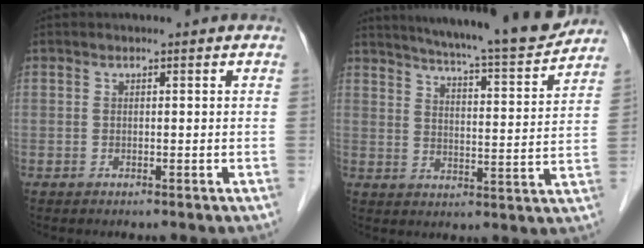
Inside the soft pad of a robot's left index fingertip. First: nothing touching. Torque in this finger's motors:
{"motor_torque": [0.01, -0.31, 0.32, 0.07]}